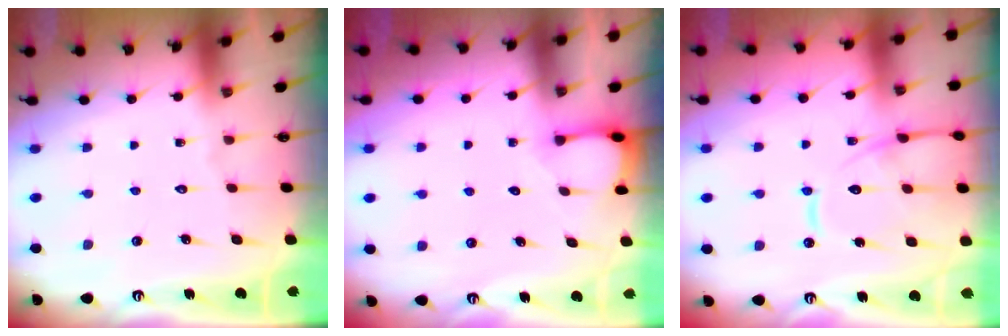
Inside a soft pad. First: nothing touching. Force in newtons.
{"total": 1.8, "press": 1.8, "slide": 0.1}
{"total": 14.5, "press": 14.4, "slide": 1.2}